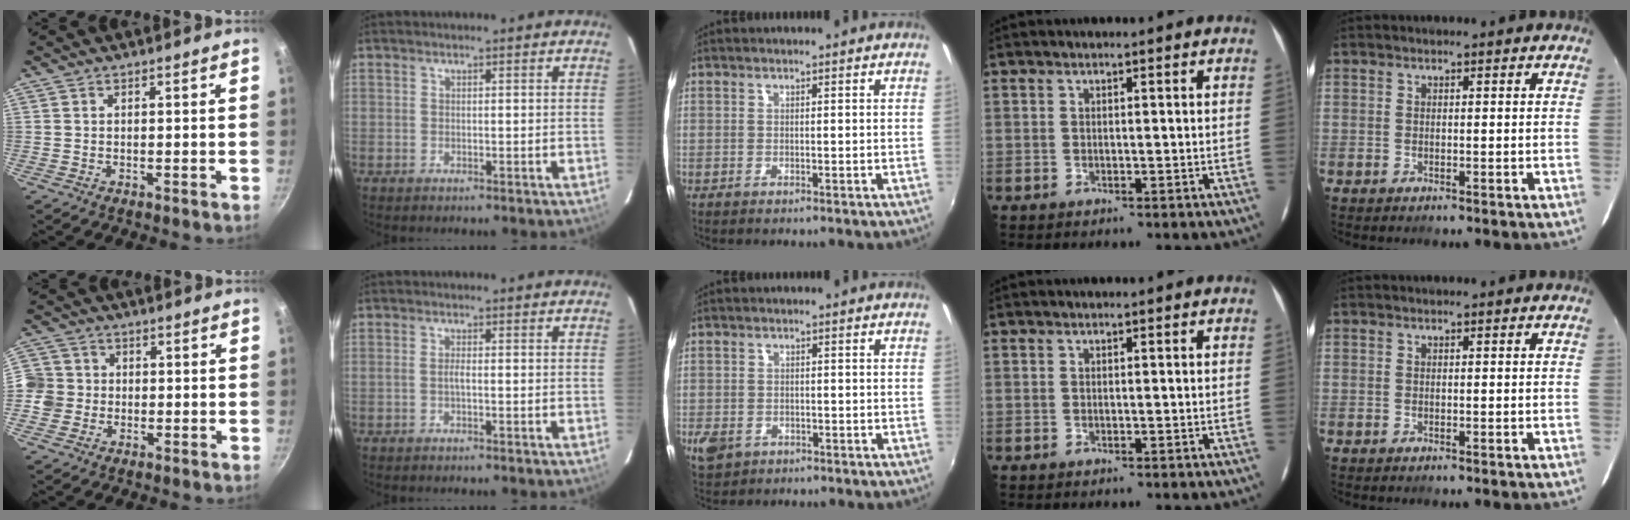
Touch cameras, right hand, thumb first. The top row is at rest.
{"thumb": {"total": 6.2, "force": [-0.9, 5.9, 1.6], "torque": [0.000, 0.010, -0.031]}, "index": {"total": 1.2, "force": [-0.4, 0.1, 1.2], "torque": [-0.023, 0.003, -0.009]}, "middle": {"total": 4.9, "force": [-2.1, 3.7, 2.4], "torque": [-0.055, -0.009, -0.034]}}